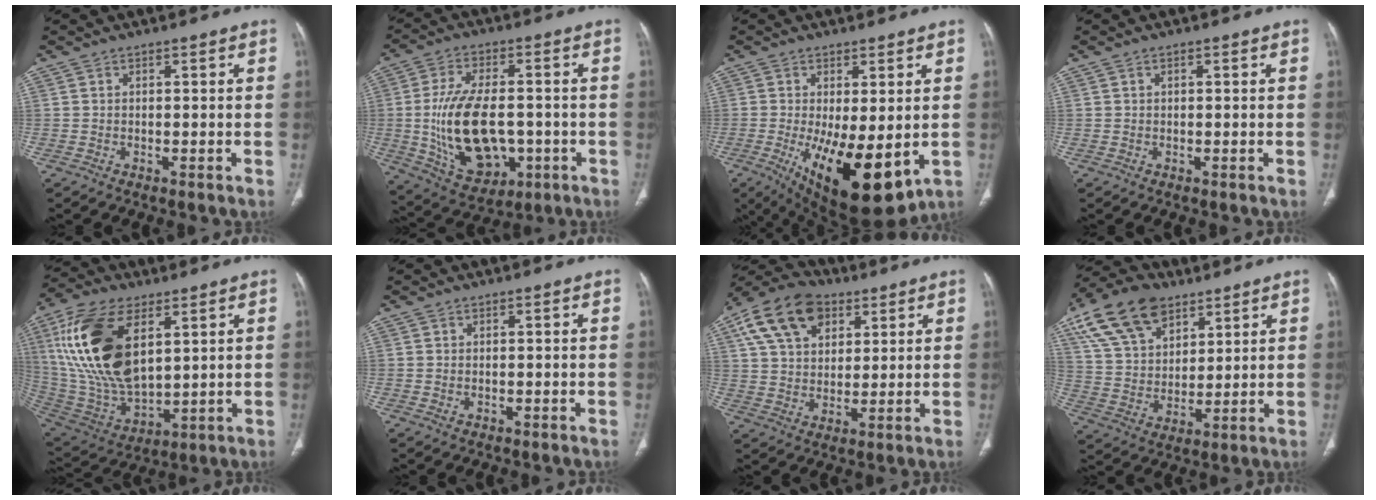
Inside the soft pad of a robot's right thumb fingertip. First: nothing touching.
{"total": 17.9, "force": [-2.0, 10.4, 14.4], "torque": [-0.251, 0.001, -0.012]}
{"total": 16.5, "force": [-3.6, 6.4, 14.8], "torque": [-0.228, -0.029, -0.031]}
{"total": 0.5, "force": [0.2, 0.3, 0.4], "torque": [-0.004, 0.002, 0.002]}
{"total": 23.1, "force": [7.1, 11.9, 18.5], "torque": [-0.370, -0.029, 0.140]}
{"total": 0.8, "force": [-0.1, 0.6, 0.5], "torque": [-0.015, 0.005, 0.003]}
{"total": 16.0, "force": [7.3, 10.4, 9.7], "torque": [-0.162, 0.000, 0.126]}
{"total": 17.4, "force": [10.0, 10.3, 9.9], "torque": [-0.168, -0.012, 0.187]}